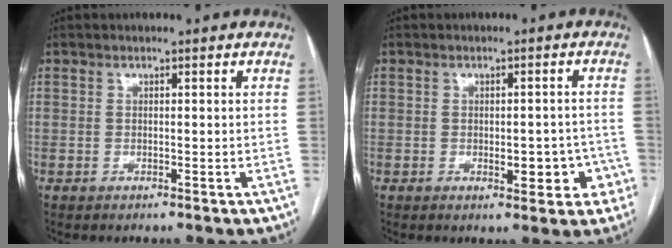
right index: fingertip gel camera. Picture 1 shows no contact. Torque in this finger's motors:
{"motor_torque": [0.25, 0.02, 0.10, 0.03]}